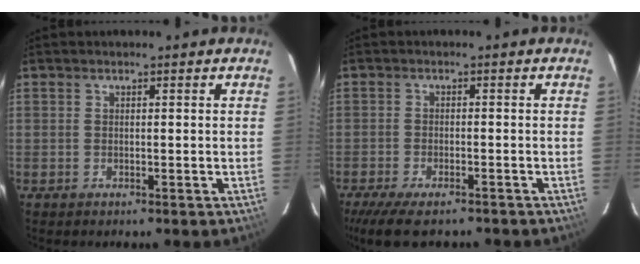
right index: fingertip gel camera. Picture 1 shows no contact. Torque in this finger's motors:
{"motor_torque": [0.90, -0.75, 0.39, 0.10]}